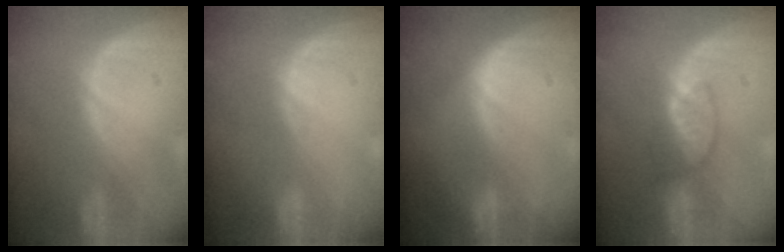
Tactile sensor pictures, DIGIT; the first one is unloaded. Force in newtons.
{"total": 0.0}
{"total": 0.6, "press": 0.6, "slide": 0.1}
{"total": 3.6, "press": 3.5, "slide": 1.1}